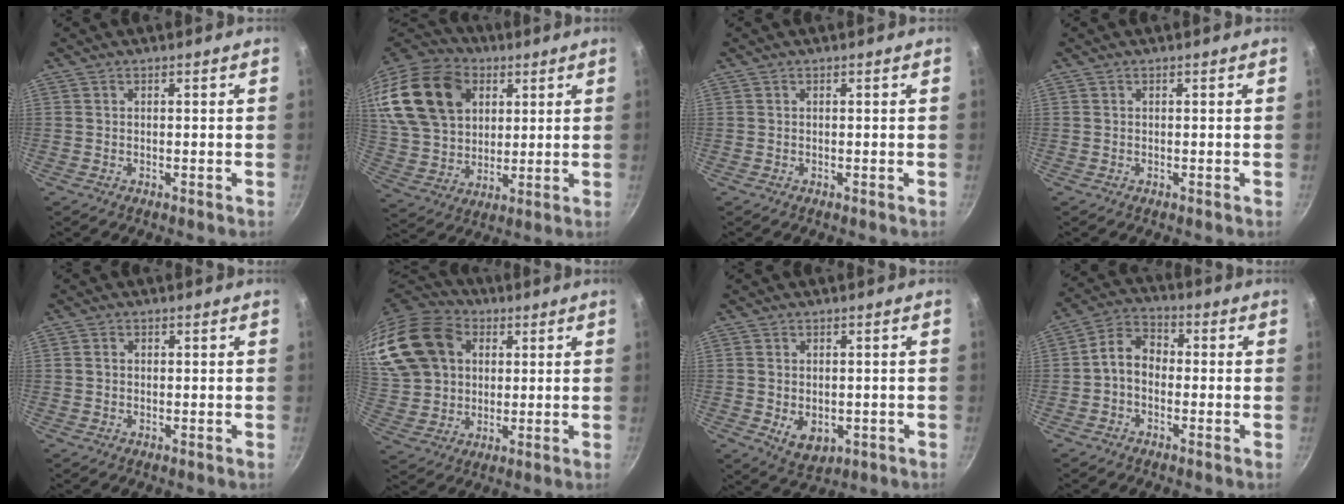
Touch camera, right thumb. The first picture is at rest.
{"total": 25.9, "force": [9.5, 18.6, 15.2], "torque": [-0.303, 0.010, 0.179]}
{"total": 0.0}
{"total": 0.0}
{"total": 1.3, "force": [0.2, 1.2, 0.6], "torque": [-0.009, 0.005, 0.002]}
{"total": 23.7, "force": [7.7, 18.2, 13.2], "torque": [-0.284, 0.024, 0.147]}
{"total": 5.8, "force": [-0.8, 4.2, 3.9], "torque": [-0.049, -0.009, -0.002]}
{"total": 6.6, "force": [-0.9, 4.9, 4.4], "torque": [-0.062, 0.028, -0.033]}